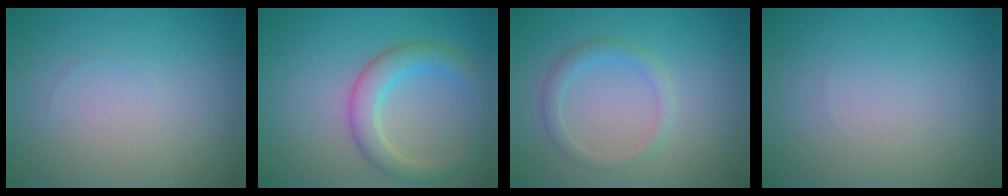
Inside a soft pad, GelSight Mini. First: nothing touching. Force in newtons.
{"total": 3.6, "press": 3.6, "slide": 0.3}
{"total": 1.7, "press": 1.7, "slide": 0.2}
{"total": 0.0}